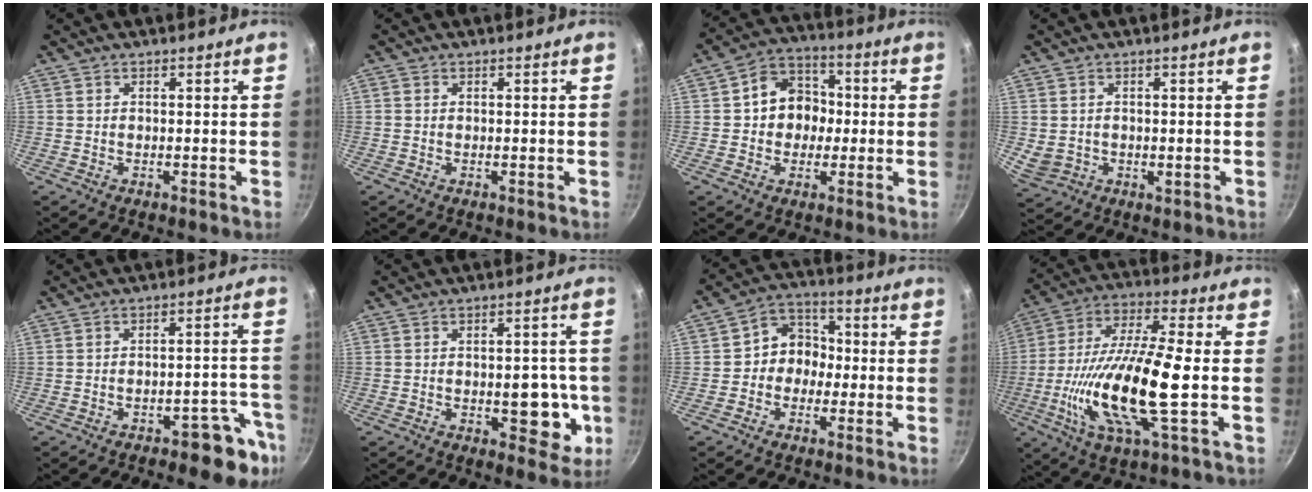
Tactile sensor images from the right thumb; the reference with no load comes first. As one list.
[{"total": 0.6, "force": [0.1, 0.6, 0.2], "torque": [-0.005, 0.003, -0.001]}, {"total": 10.6, "force": [0.1, 9.1, 5.4], "torque": [-0.036, 0.024, -0.013]}, {"total": 4.3, "force": [0.2, 3.5, 2.5], "torque": [-0.045, -0.004, 0.017]}, {"total": 9.8, "force": [-5.8, 4.2, 6.7], "torque": [-0.027, 0.054, -0.066]}, {"total": 9.6, "force": [-2.1, 5.4, 7.6], "torque": [-0.052, 0.008, -0.024]}, {"total": 8.0, "force": [-1.1, 6.9, 3.7], "torque": [-0.007, 0.031, -0.034]}, {"total": 19.7, "force": [-3.4, 5.1, 18.7], "torque": [-0.365, 0.020, -0.072]}]